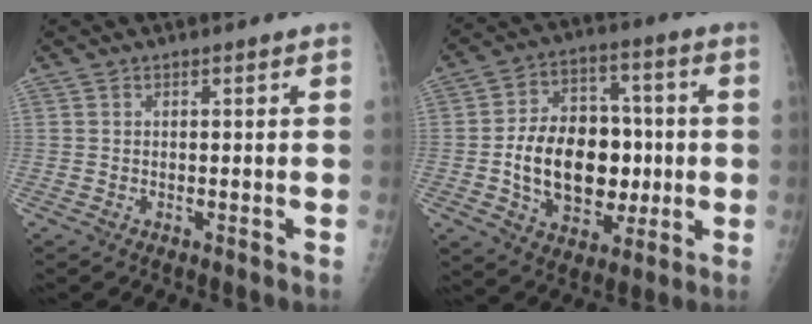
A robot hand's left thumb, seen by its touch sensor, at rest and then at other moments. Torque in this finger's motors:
{"motor_torque": [0.13, 0.42, 0.54, 0.10, 0.11]}